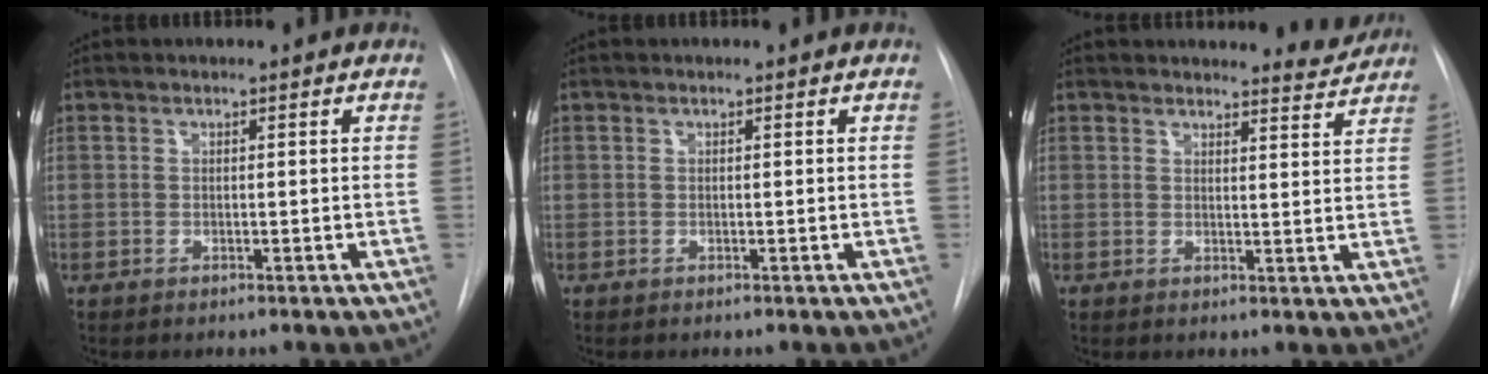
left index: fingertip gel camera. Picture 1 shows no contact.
{"total": 0.0}
{"total": 4.9, "force": [4.8, 0.5, -0.1], "torque": [0.006, -0.021, 0.044]}